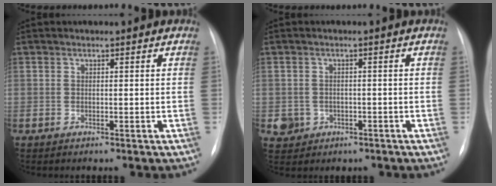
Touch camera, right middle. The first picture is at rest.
{"total": 3.6, "force": [-1.2, 3.4, 0.6], "torque": [-0.010, 0.007, -0.009]}